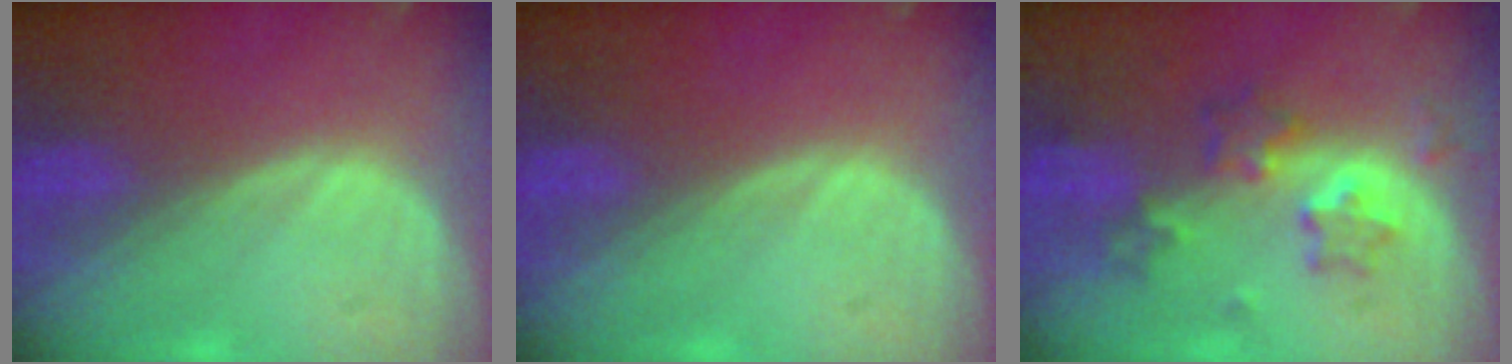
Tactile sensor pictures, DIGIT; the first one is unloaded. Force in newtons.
{"total": 0.0}
{"total": 6.0, "press": 5.8, "slide": 1.7}